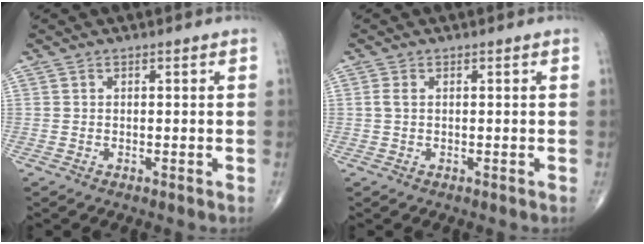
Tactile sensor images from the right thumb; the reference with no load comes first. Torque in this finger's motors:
{"motor_torque": [0.00, 0.00, 0.01, 0.00, 0.00]}